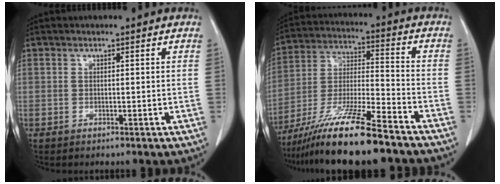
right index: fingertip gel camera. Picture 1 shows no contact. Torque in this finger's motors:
{"motor_torque": [1.09, -1.05, 0.39, 0.21]}